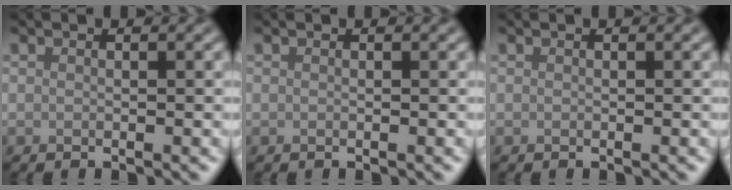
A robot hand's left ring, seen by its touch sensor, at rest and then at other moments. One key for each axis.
{"total": 0.0}
{"total": 0.0}